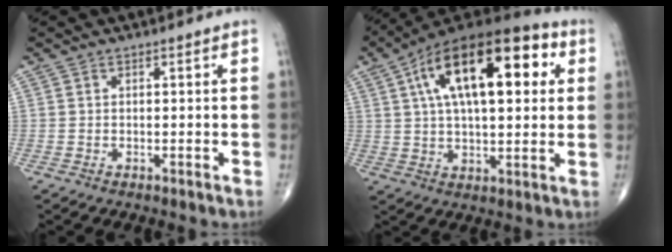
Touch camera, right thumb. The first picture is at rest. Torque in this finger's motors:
{"motor_torque": [0.30, 4.70, 2.18, 0.59, 0.22]}